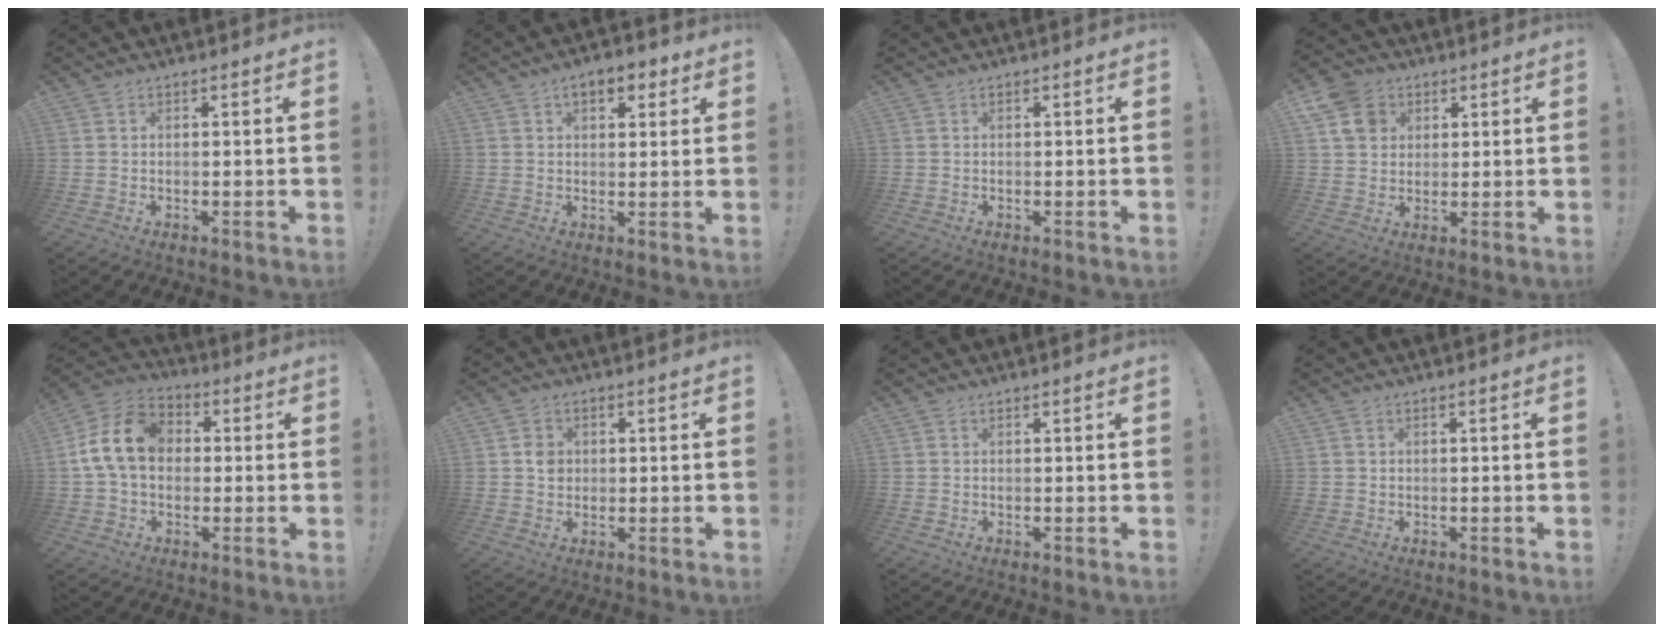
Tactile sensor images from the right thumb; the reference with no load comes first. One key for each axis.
{"total": 6.0, "fx": 3.0, "fy": 3.4, "fz": 3.9, "tx": -0.048, "ty": -0.003, "tz": 0.050}
{"total": 0.0}
{"total": 9.9, "fx": 4.1, "fy": 8.1, "fz": 4.1, "tx": -0.063, "ty": -0.010, "tz": 0.085}
{"total": 14.9, "fx": 1.5, "fy": 11.3, "fz": 9.7, "tx": -0.178, "ty": 0.017, "tz": 0.032}
{"total": 3.6, "fx": 0.0, "fy": 3.2, "fz": 1.7, "tx": -0.012, "ty": -0.001, "tz": -0.003}
{"total": 0.0}
{"total": 0.7, "fx": 0.0, "fy": 0.7, "fz": 0.1, "tx": -0.005, "ty": 0.003, "tz": 0.000}